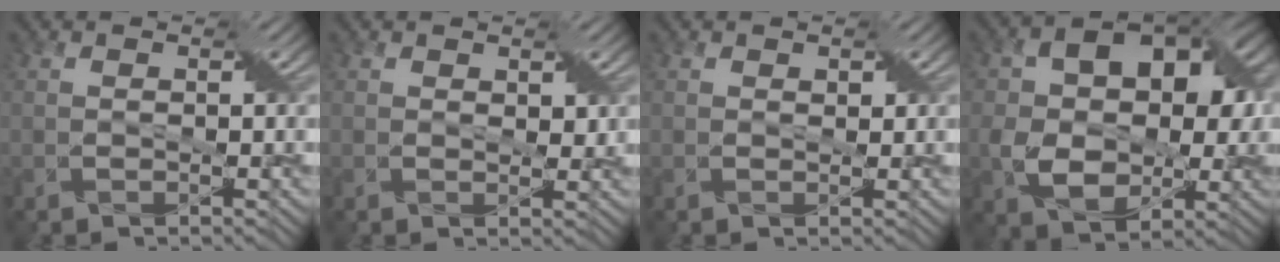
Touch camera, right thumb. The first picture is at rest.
{"total": 1.7, "force": [1.0, 0.9, 1.0], "torque": [-0.018, -0.003, 0.021]}
{"total": 0.8, "force": [0.5, 0.4, 0.4], "torque": [-0.007, -0.001, 0.010]}
{"total": 12.7, "force": [1.0, 8.9, 9.0], "torque": [-0.147, -0.003, 0.018]}